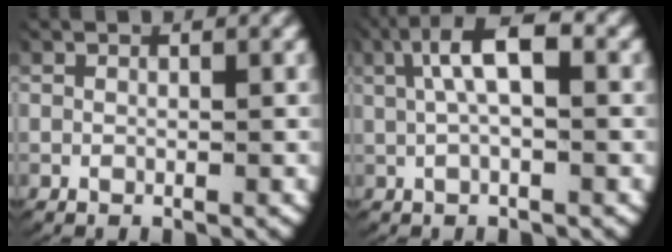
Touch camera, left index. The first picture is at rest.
{"total": 5.6, "force": [1.6, 2.3, 4.9], "torque": [-0.080, 0.020, 0.019]}